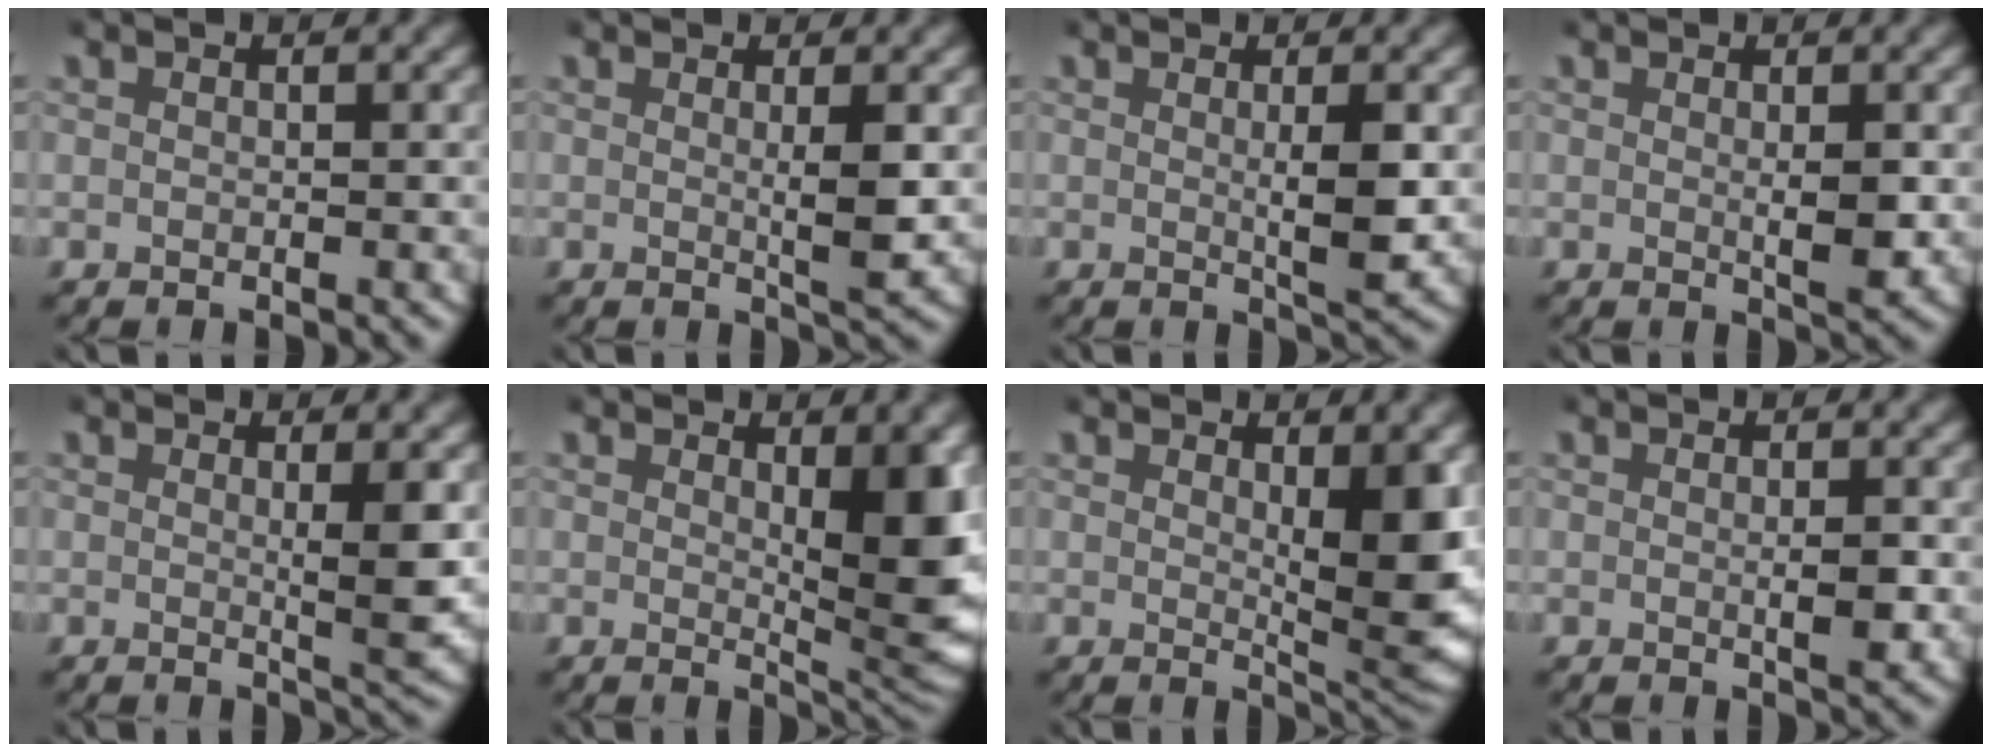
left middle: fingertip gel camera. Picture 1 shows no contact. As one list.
[{"total": 2.4, "force": [0.5, 0.1, 2.4], "torque": [-0.037, -0.010, 0.009]}, {"total": 2.9, "force": [0.4, 0.4, 2.9], "torque": [-0.043, -0.009, 0.007]}, {"total": 2.2, "force": [0.2, 0.6, 2.1], "torque": [-0.030, -0.010, 0.005]}, {"total": 2.9, "force": [0.7, 0.1, 2.8], "torque": [-0.041, -0.010, 0.013]}, {"total": 6.4, "force": [1.1, 2.0, 6.0], "torque": [-0.074, -0.018, 0.024]}, {"total": 6.1, "force": [1.1, 1.8, 5.7], "torque": [-0.076, -0.017, 0.025]}, {"total": 1.6, "force": [0.0, 0.4, 1.5], "torque": [-0.021, -0.006, 0.000]}]